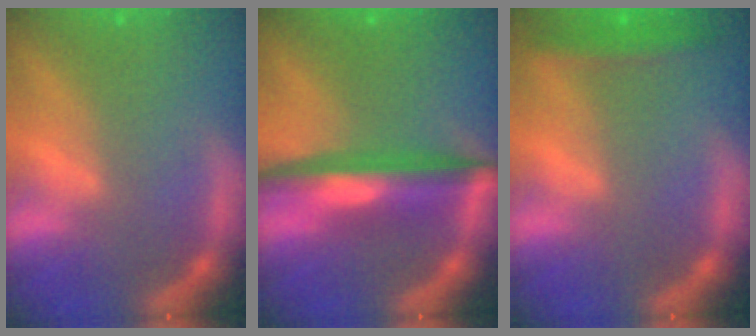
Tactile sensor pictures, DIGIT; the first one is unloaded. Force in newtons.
{"total": 6.5}
{"total": 2.4}